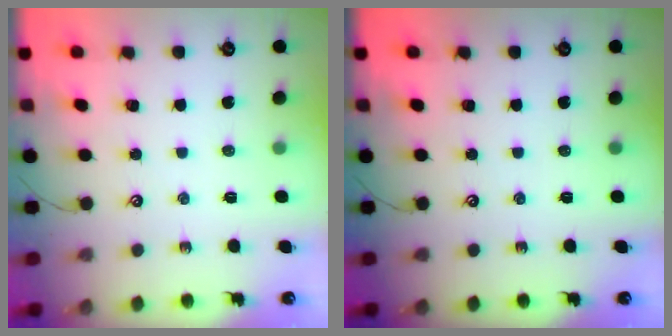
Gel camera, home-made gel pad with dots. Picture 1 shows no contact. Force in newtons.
{"total": 0.0}